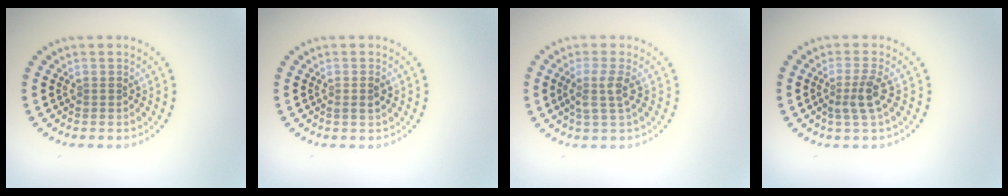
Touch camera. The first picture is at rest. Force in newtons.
{"total": 1.1, "press": 1.0, "slide": 0.5}
{"total": 2.2, "press": 1.8, "slide": 1.2}
{"total": 2.4, "press": 1.8, "slide": 1.6}